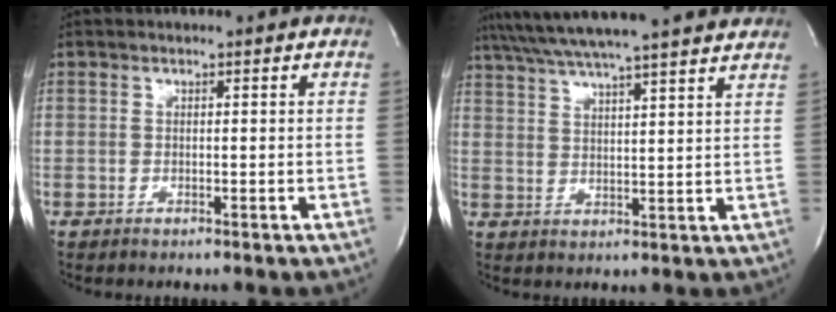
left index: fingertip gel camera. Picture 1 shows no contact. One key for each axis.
{"total": 21.3, "fx": 18.9, "fy": 0.5, "fz": 9.8, "tx": -0.173, "ty": 0.023, "tz": 0.262}